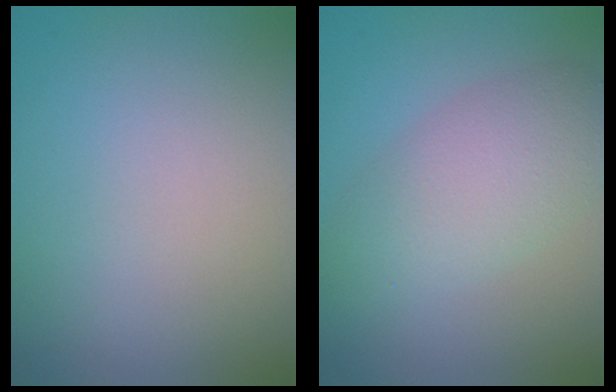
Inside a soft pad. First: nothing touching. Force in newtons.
{"total": 5.0, "press": 5.0, "slide": 0.1}